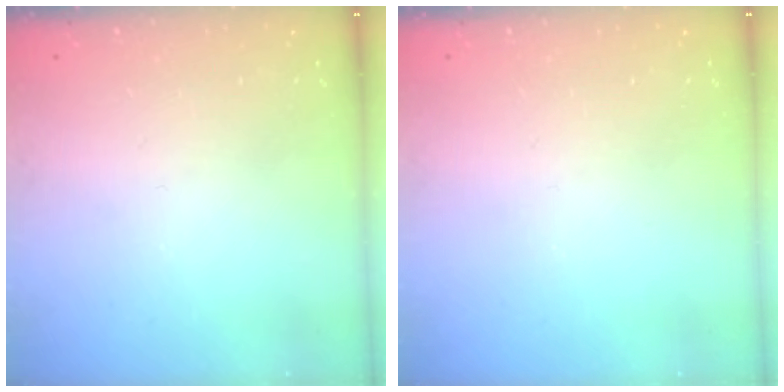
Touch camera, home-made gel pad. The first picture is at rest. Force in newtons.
{"total": 0.0}